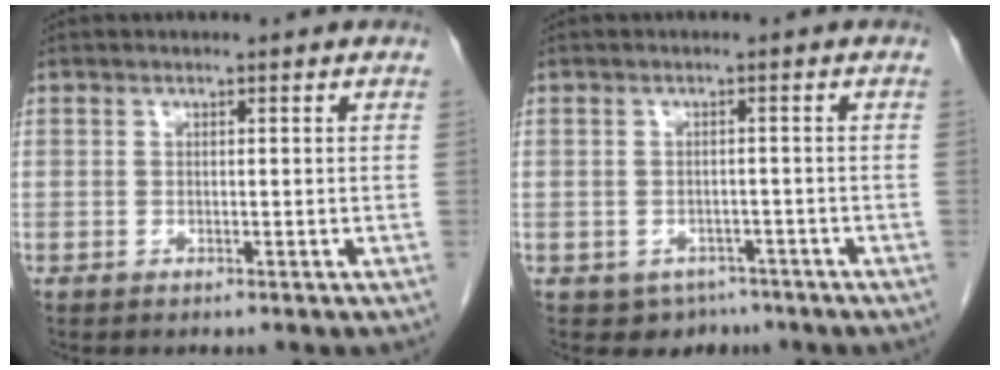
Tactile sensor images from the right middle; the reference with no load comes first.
{"total": 3.8, "force": [-2.7, 2.7, 0.4], "torque": [0.002, 0.008, -0.032]}